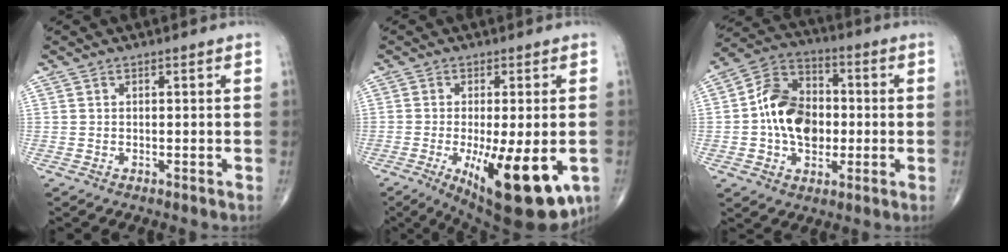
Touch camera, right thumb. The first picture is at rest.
{"total": 17.2, "force": [-5.3, 5.6, 15.4], "torque": [-0.200, -0.021, -0.061]}
{"total": 14.1, "force": [-0.8, 10.1, 9.8], "torque": [-0.141, 0.029, -0.019]}